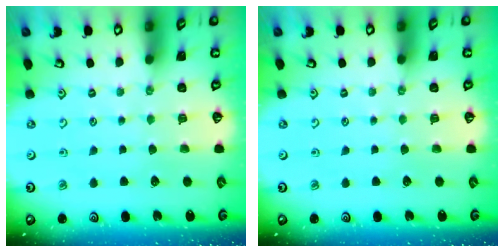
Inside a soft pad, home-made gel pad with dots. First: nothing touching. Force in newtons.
{"total": 0.0}